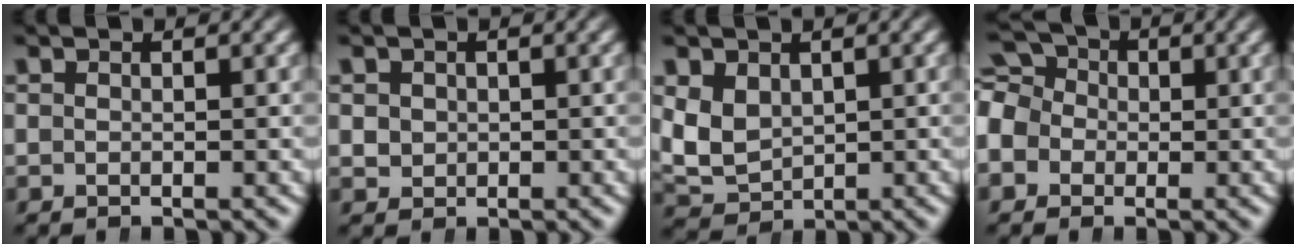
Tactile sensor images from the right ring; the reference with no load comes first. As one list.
[{"total": 1.9, "force": [0.2, 1.8, 0.4], "torque": [-0.021, -0.013, 0.016]}, {"total": 6.2, "force": [-0.2, 5.5, 2.7], "torque": [-0.093, -0.033, 0.015]}, {"total": 8.3, "force": [0.6, 7.5, 3.7], "torque": [-0.082, -0.002, -0.002]}]